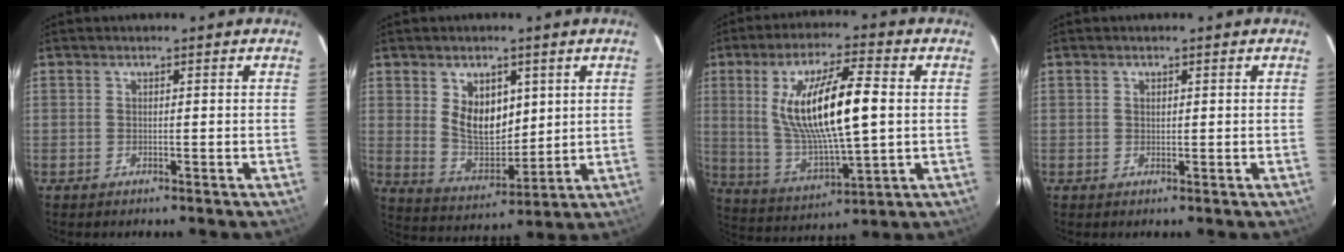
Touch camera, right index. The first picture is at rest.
{"total": 10.0, "force": [3.2, 6.3, 7.1], "torque": [-0.125, -0.003, 0.075]}
{"total": 17.6, "force": [2.4, 4.6, 16.8], "torque": [-0.314, -0.003, 0.058]}
{"total": 0.8, "force": [0.3, 0.6, 0.3], "torque": [-0.005, 0.003, 0.006]}